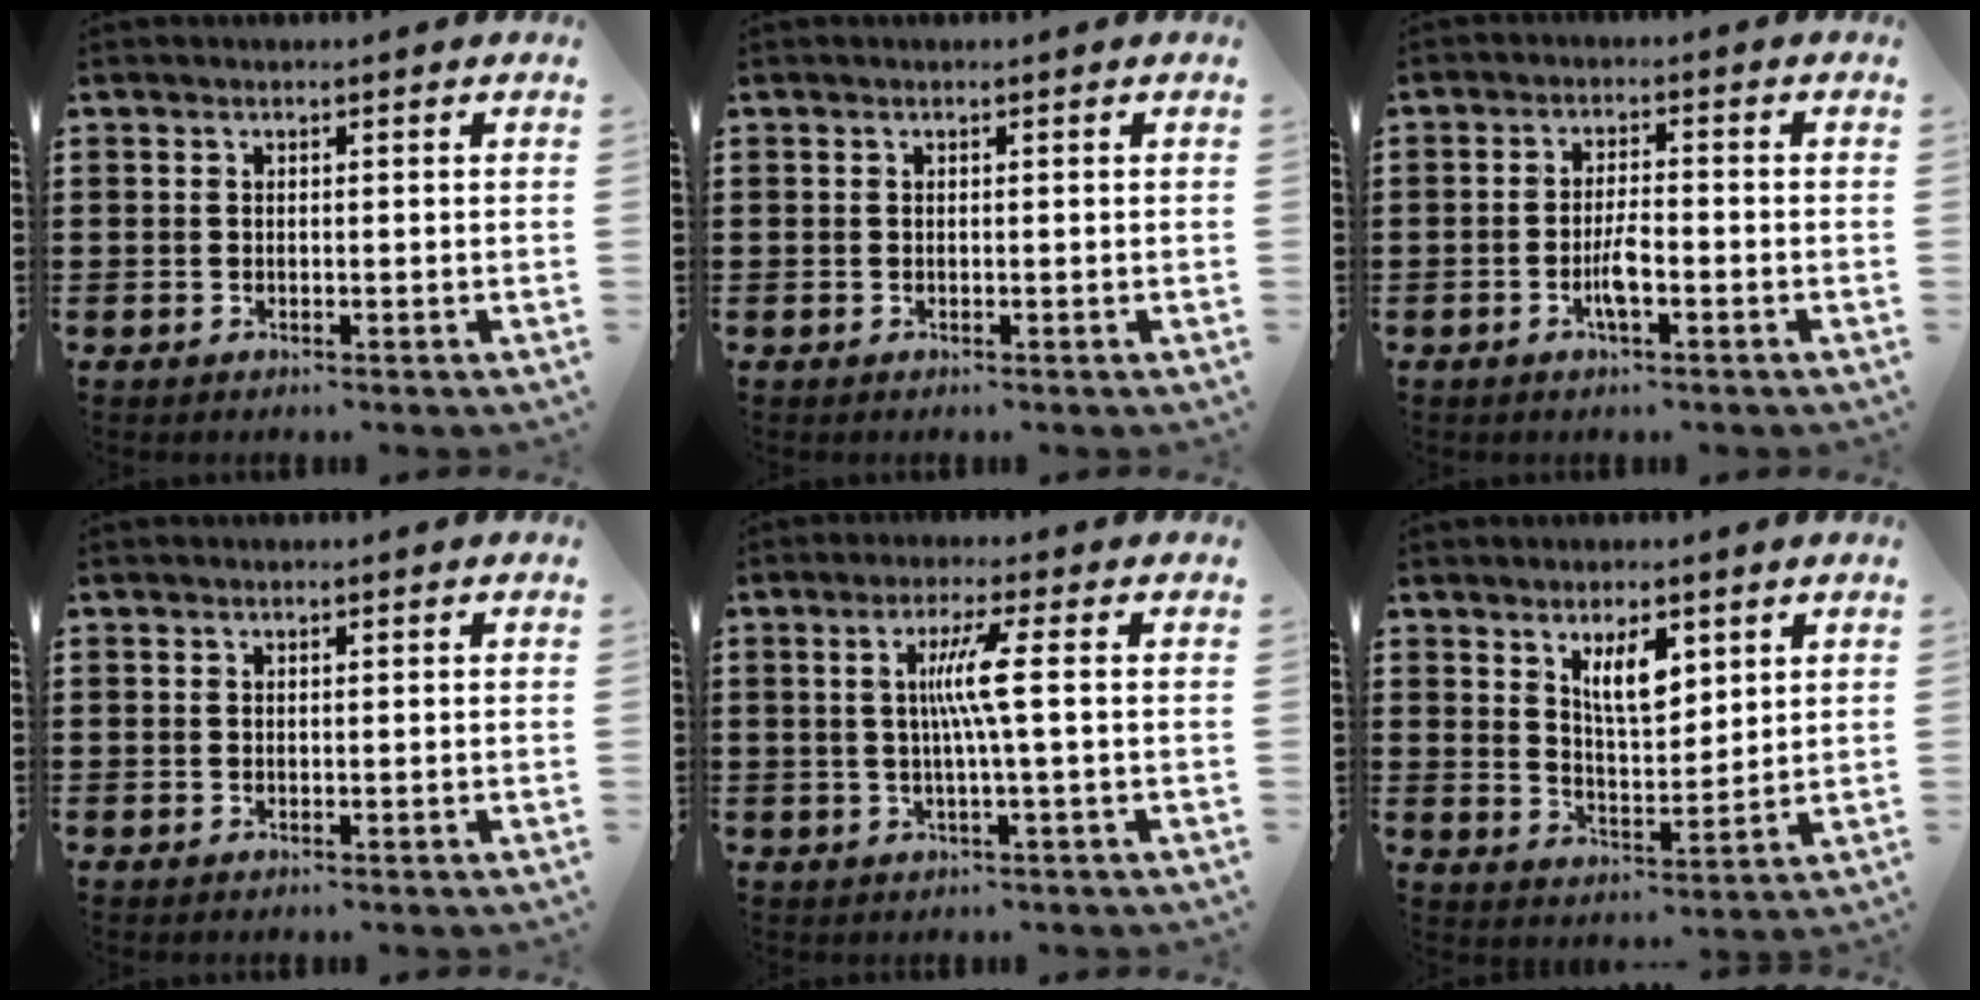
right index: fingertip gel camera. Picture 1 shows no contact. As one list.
[{"total": 0.0}, {"total": 3.6, "force": [-1.5, 0.7, 3.2], "torque": [-0.070, -0.003, -0.032]}, {"total": 0.0}, {"total": 6.0, "force": [0.5, -0.6, 5.9], "torque": [-0.113, -0.006, 0.001]}, {"total": 6.4, "force": [3.3, 2.6, 4.8], "torque": [-0.088, 0.001, 0.055]}]